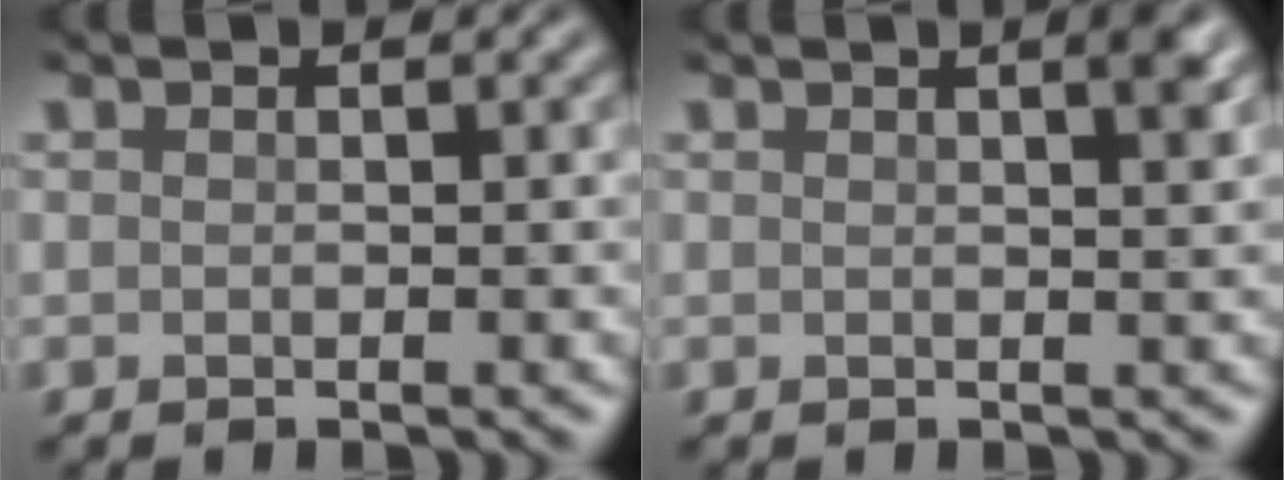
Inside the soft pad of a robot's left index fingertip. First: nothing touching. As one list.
[{"total": 3.0, "force": [1.4, 1.0, 2.4], "torque": [-0.010, 0.013, 0.002]}]